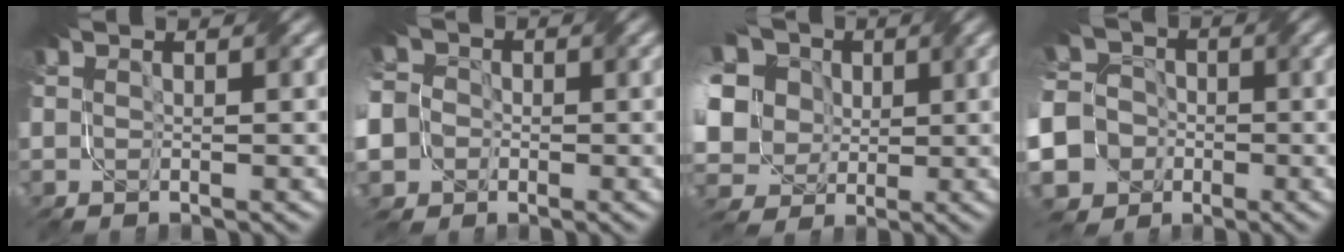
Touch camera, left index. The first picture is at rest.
{"total": 12.3, "force": [-3.2, 10.8, 4.8], "torque": [-0.137, -0.010, -0.091]}
{"total": 16.2, "force": [2.9, 13.5, 8.6], "torque": [-0.233, 0.034, 0.021]}
{"total": 15.0, "force": [-6.9, 12.9, 3.7], "torque": [-0.124, -0.024, -0.149]}